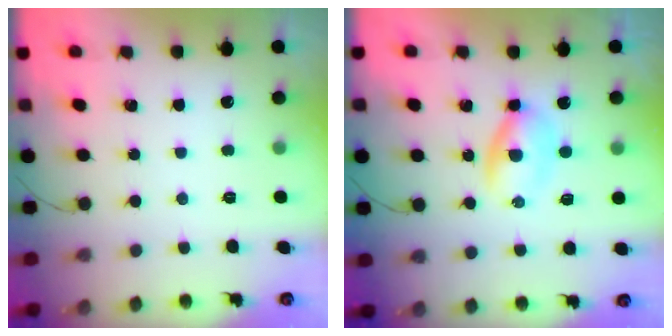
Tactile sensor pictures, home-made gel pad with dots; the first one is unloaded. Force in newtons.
{"total": 3.3, "press": 3.2, "slide": 1.1}